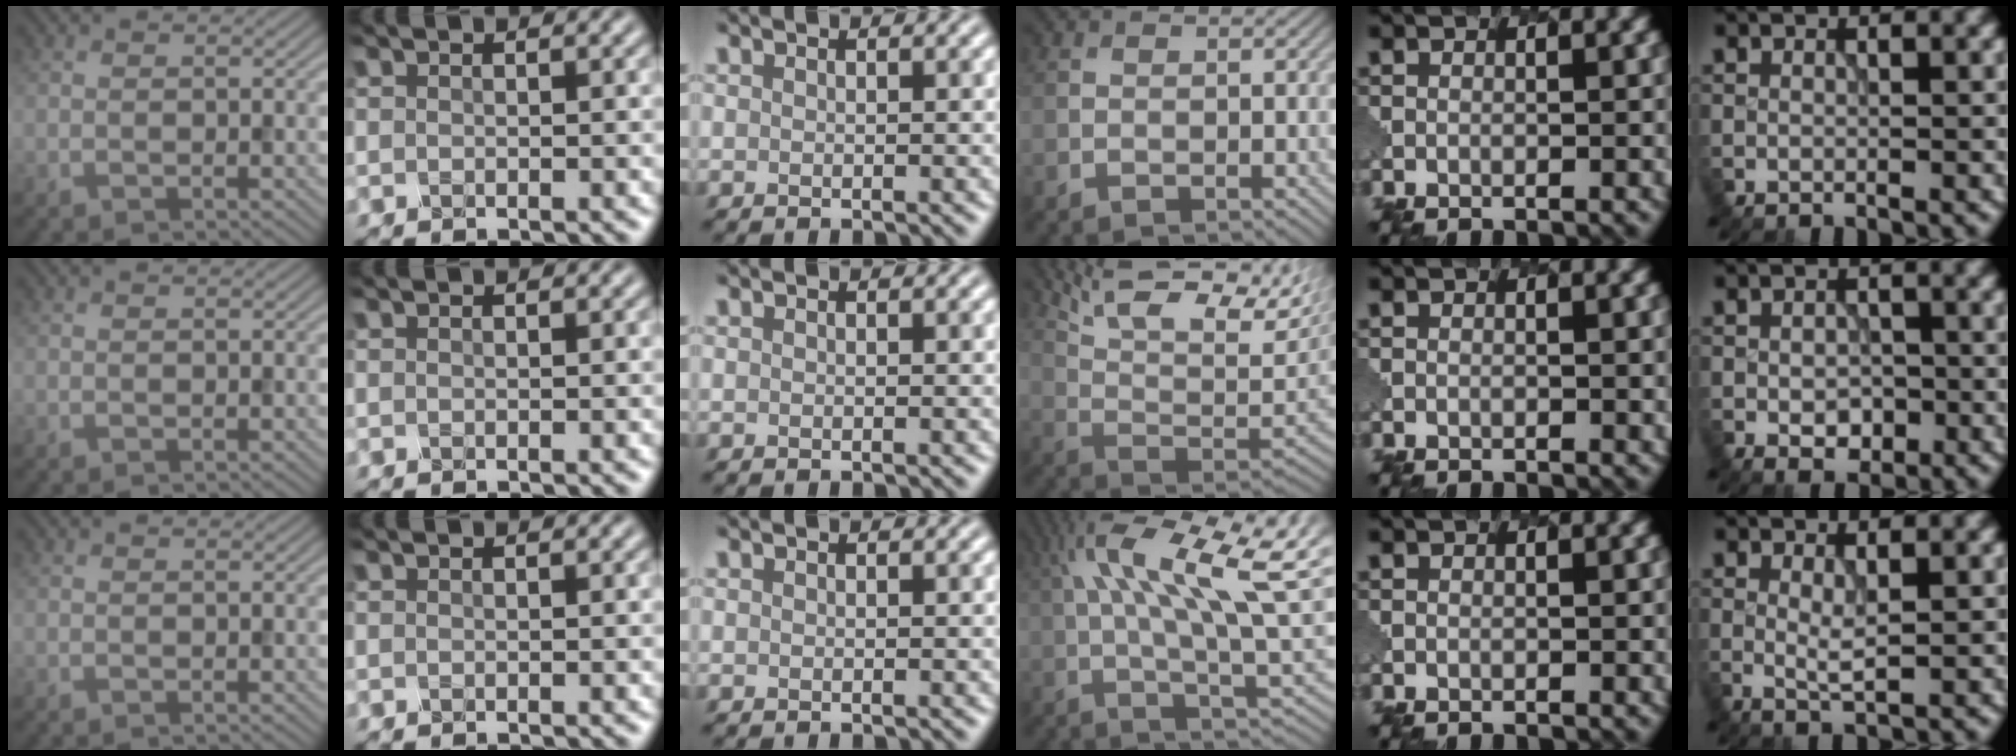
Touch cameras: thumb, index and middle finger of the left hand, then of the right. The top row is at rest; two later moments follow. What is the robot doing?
{"motion": "dispense", "object": "oil cruet"}